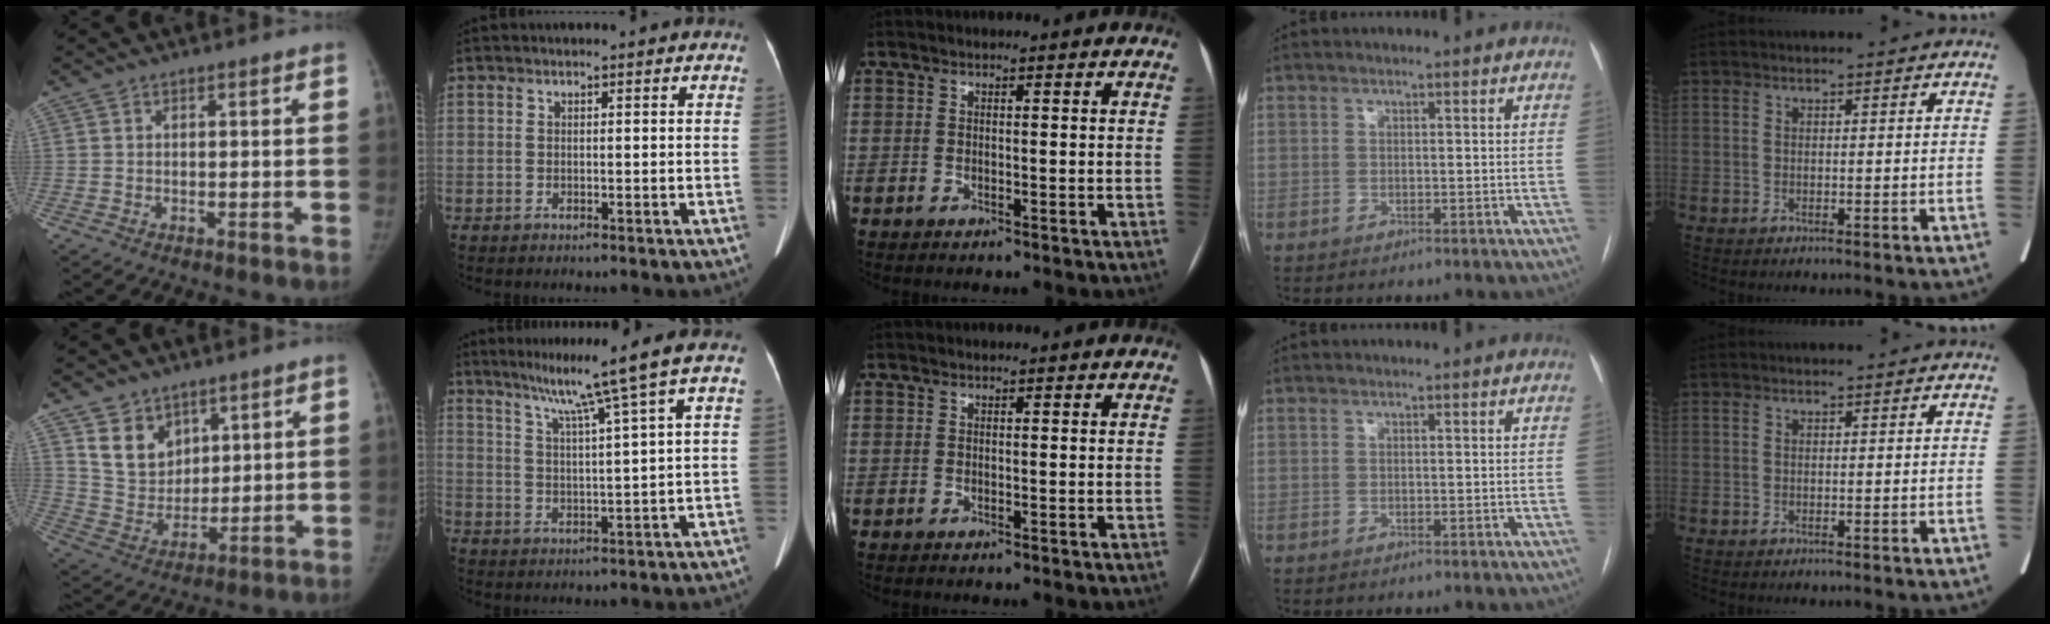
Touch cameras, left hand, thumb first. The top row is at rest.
{"thumb": {"total": 10.2, "force": [5.8, 7.5, 3.8], "torque": [-0.036, -0.044, 0.120]}, "index": {"total": 9.1, "force": [5.9, -2.9, 6.3], "torque": [-0.098, -0.001, 0.097]}}